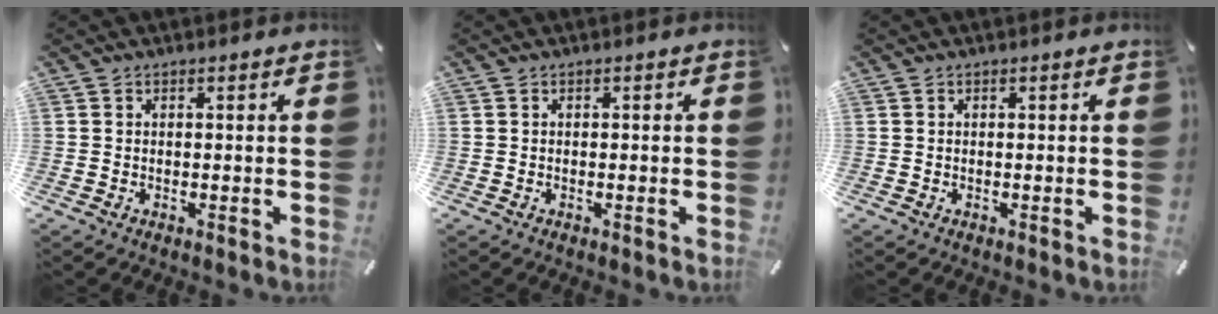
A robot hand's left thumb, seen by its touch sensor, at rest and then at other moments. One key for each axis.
{"total": 0.0}
{"total": 0.0}